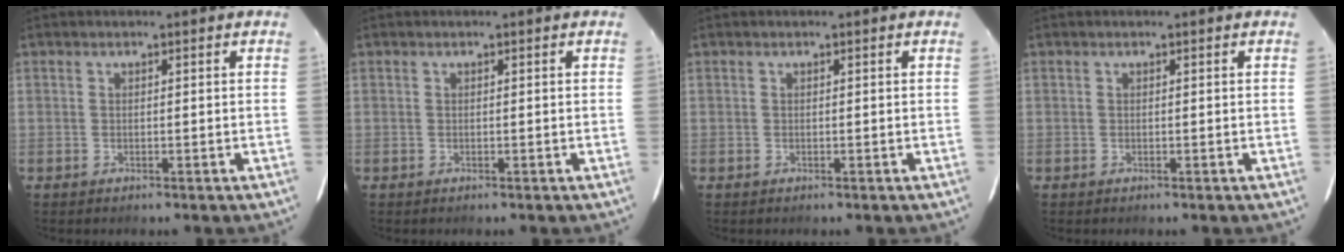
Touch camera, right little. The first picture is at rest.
{"total": 0.0}
{"total": 0.0}
{"total": 0.0}